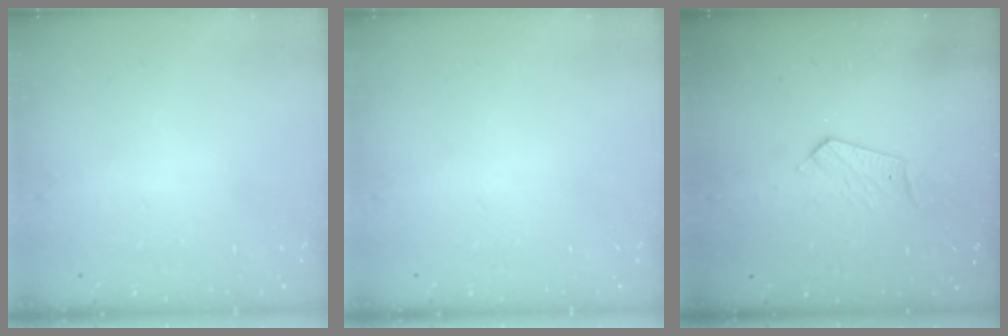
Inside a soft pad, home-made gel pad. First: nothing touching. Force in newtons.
{"total": 0.0}
{"total": 3.8, "press": 3.8, "slide": 0.3}